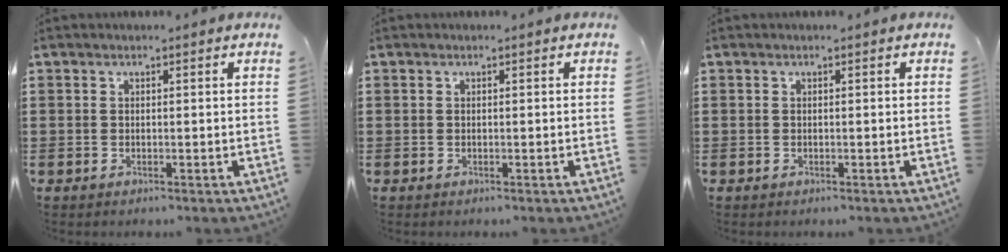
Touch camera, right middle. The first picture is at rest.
{"total": 0.0}
{"total": 0.0}